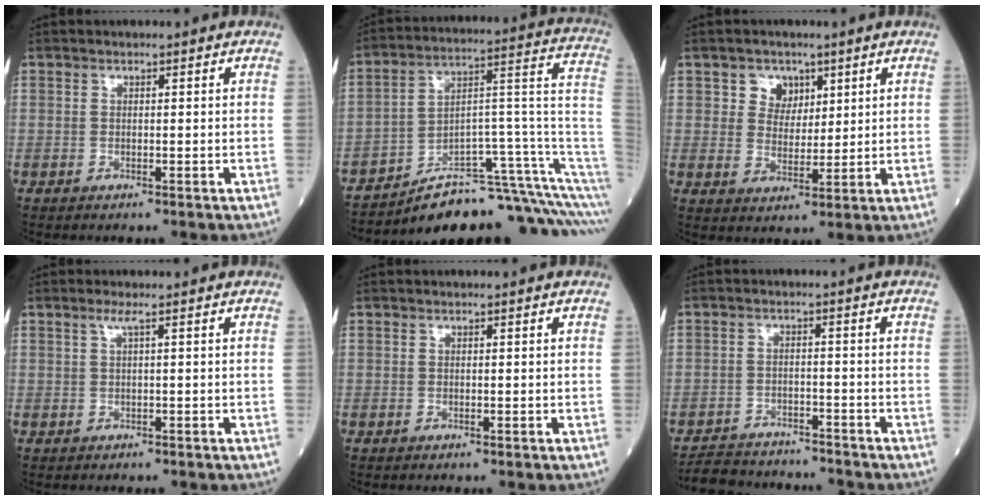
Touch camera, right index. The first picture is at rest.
{"total": 17.2, "force": [-14.0, 0.4, 10.0], "torque": [-0.074, 0.082, -0.205]}
{"total": 4.4, "force": [2.3, 3.6, 1.2], "torque": [-0.017, 0.005, 0.041]}
{"total": 1.0, "force": [0.3, -0.2, 0.9], "torque": [-0.022, 0.004, 0.006]}
{"total": 0.0}
{"total": 5.4, "force": [-5.1, 1.6, 0.5], "torque": [-0.005, -0.009, -0.083]}